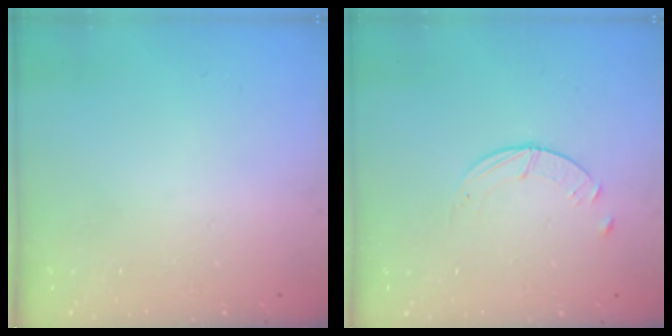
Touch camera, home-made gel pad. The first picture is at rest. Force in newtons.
{"total": 2.6, "press": 2.5, "slide": 0.3}